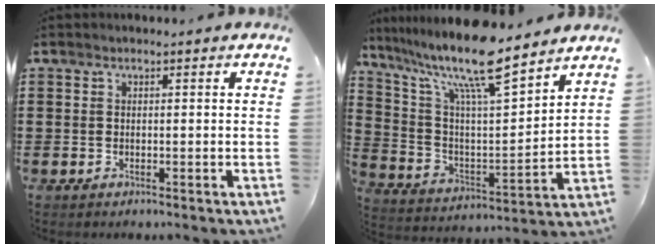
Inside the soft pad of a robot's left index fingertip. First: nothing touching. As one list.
[{"total": 13.4, "force": [10.6, 1.6, 8.0], "torque": [-0.181, -0.058, 0.178]}]